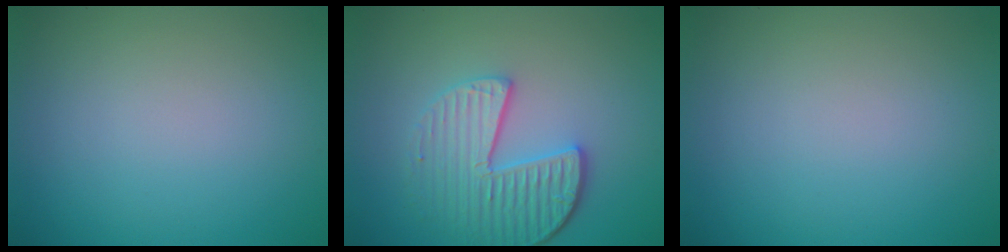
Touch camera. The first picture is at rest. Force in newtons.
{"total": 4.6, "press": 3.9, "slide": 2.5}
{"total": 0.0}